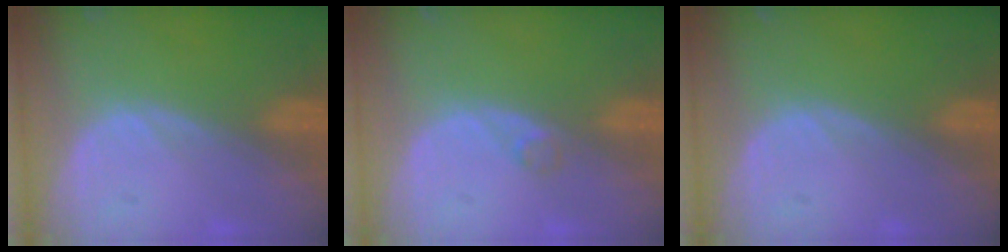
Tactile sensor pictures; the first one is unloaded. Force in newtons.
{"total": 1.2, "press": 1.2, "slide": 0.1}
{"total": 0.0}